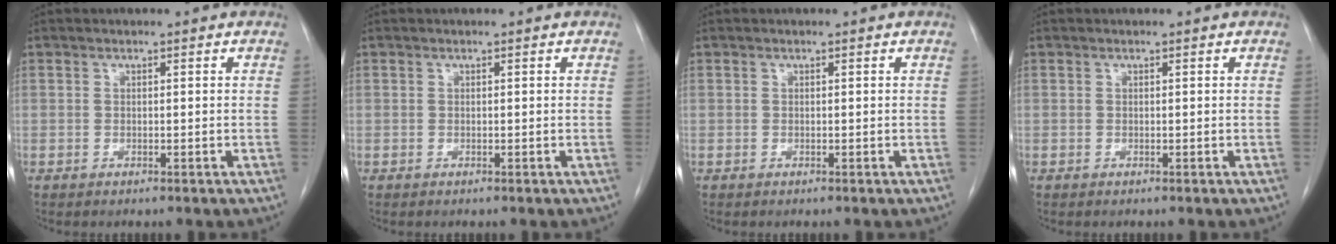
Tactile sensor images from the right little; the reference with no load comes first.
{"total": 0.0}
{"total": 0.0}
{"total": 0.0}